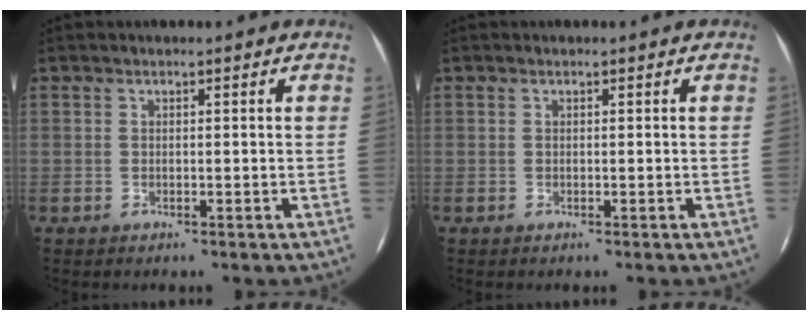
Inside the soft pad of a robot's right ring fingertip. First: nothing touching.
{"total": 0.0}